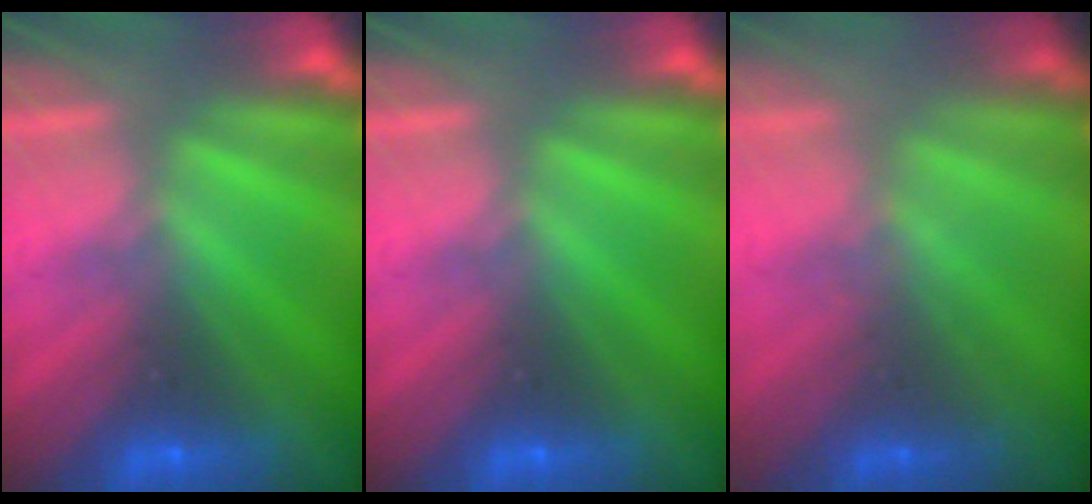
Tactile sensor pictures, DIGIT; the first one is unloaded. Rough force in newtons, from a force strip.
{"total": 0.0}
{"total": 1.8}